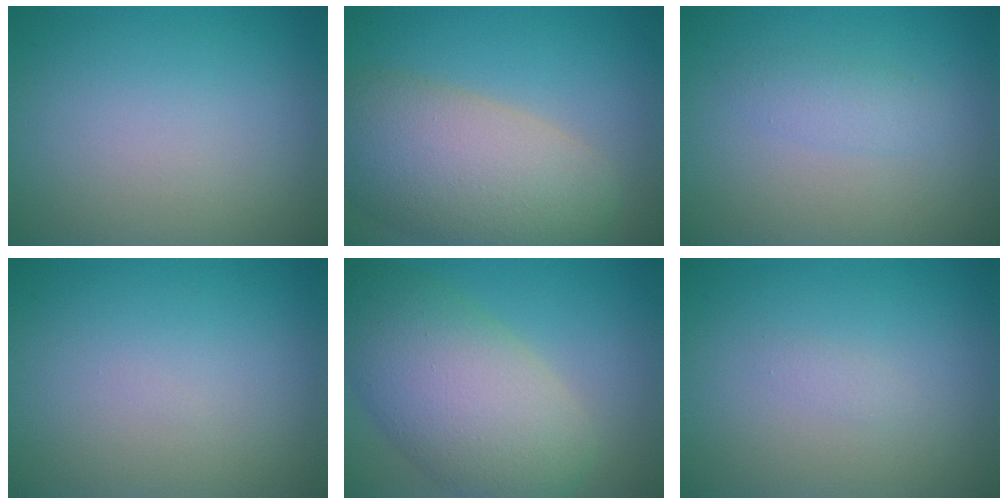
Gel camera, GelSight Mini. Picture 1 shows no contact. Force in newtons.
{"total": 9.6, "press": 9.6, "slide": 0.7}
{"total": 1.5, "press": 1.5, "slide": 0.1}
{"total": 0.0}
{"total": 10.2, "press": 10.2, "slide": 0.6}
{"total": 0.6, "press": 0.6, "slide": 0.0}